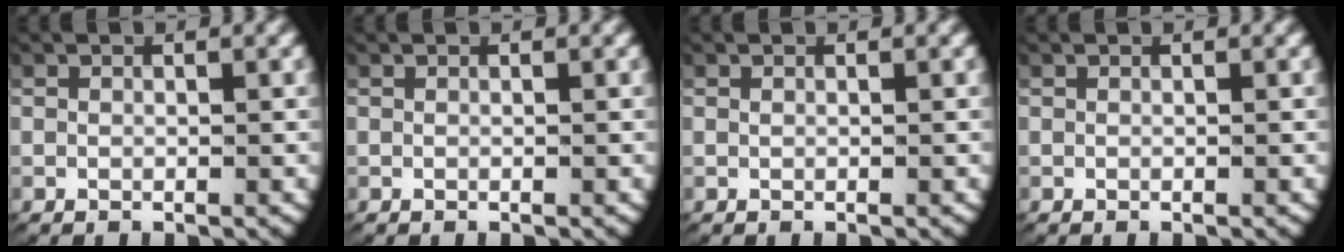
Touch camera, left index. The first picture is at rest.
{"total": 0.0}
{"total": 0.0}
{"total": 0.0}